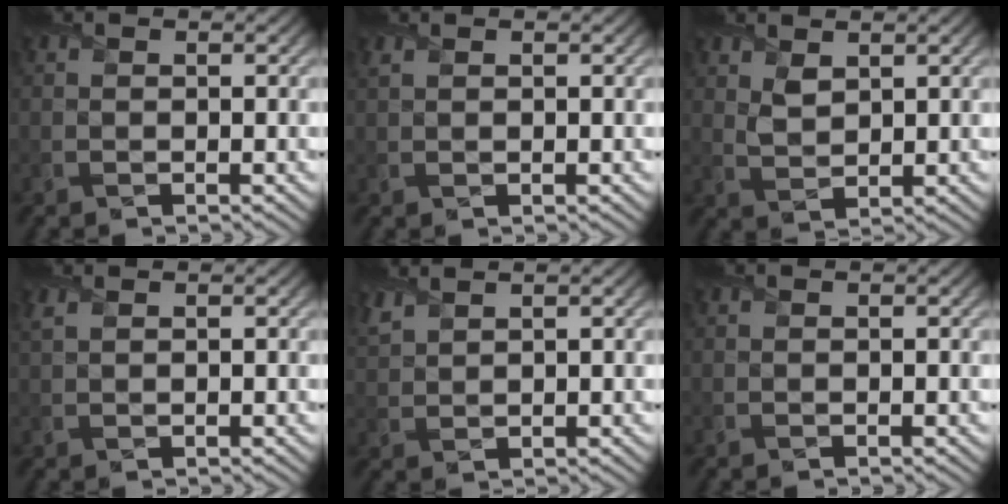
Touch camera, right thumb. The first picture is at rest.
{"total": 0.9, "force": [0.7, 0.2, 0.5], "torque": [-0.016, 0.001, 0.018]}
{"total": 2.9, "force": [1.9, 1.5, 1.6], "torque": [-0.042, -0.006, 0.044]}
{"total": 1.2, "force": [0.9, 0.3, 0.7], "torque": [-0.022, 0.003, 0.022]}
{"total": 2.8, "force": [2.5, 0.6, 1.0], "torque": [-0.034, 0.008, 0.060]}
{"total": 0.0}